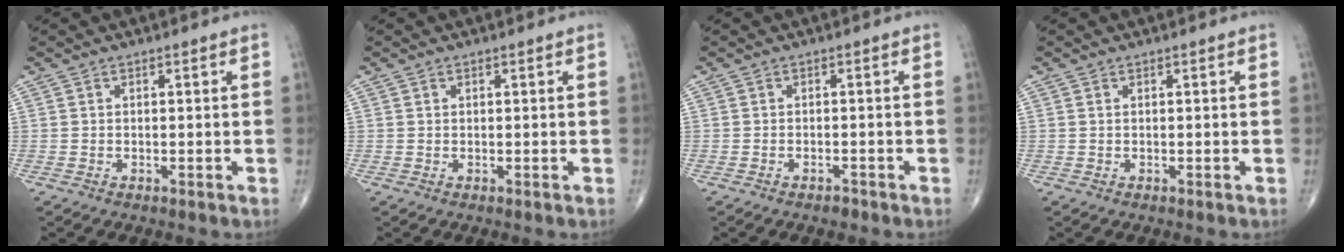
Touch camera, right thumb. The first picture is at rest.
{"total": 0.0}
{"total": 1.2, "force": [-0.9, 0.6, 0.5], "torque": [-0.010, 0.003, -0.013]}
{"total": 0.0}